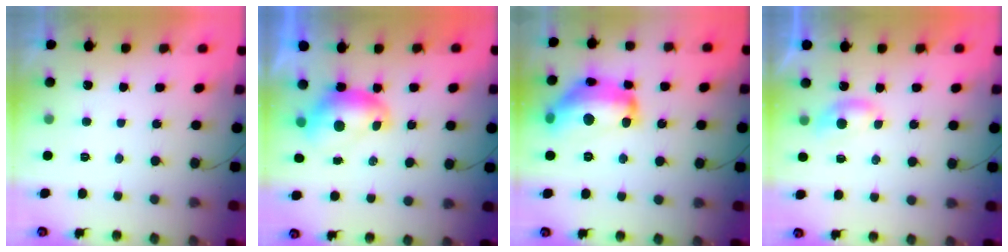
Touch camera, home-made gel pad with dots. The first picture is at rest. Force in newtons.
{"total": 8.0, "press": 8.0, "slide": 0.3}
{"total": 17.3, "press": 17.3, "slide": 0.9}
{"total": 4.7, "press": 4.6, "slide": 0.6}